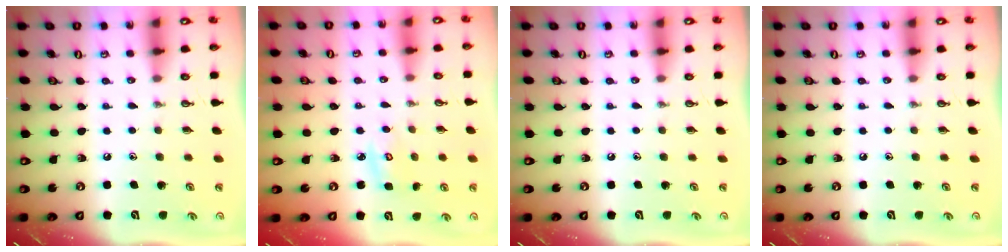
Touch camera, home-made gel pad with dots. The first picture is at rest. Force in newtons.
{"total": 3.2, "press": 3.2, "slide": 0.1}
{"total": 0.0}
{"total": 0.0}